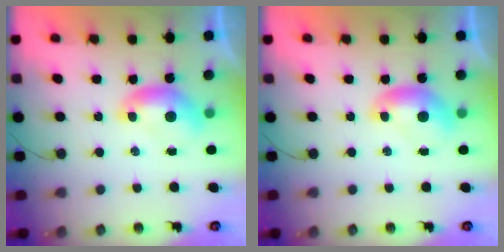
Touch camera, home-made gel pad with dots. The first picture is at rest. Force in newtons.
{"total": 0.0}